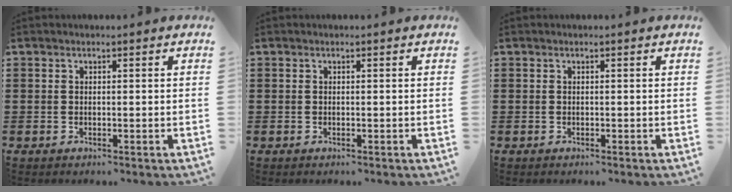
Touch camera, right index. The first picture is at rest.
{"total": 0.0}
{"total": 0.0}